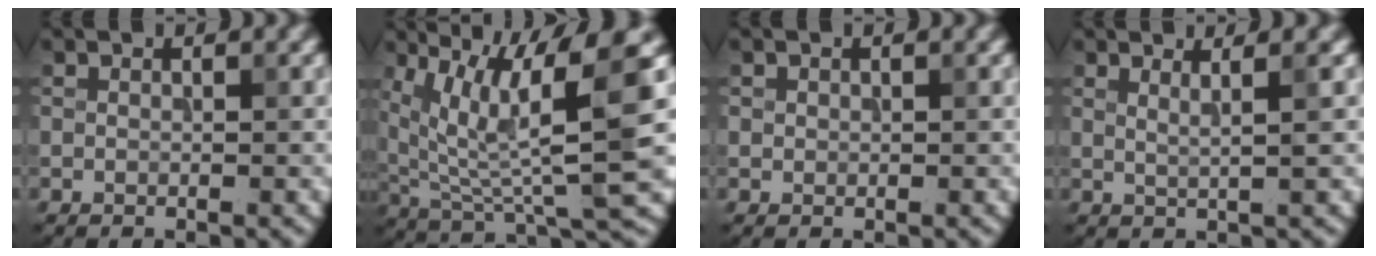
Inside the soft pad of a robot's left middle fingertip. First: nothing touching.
{"total": 9.9, "force": [4.3, 2.0, 8.6], "torque": [-0.160, 0.001, 0.086]}
{"total": 0.5, "force": [0.1, 0.5, 0.0], "torque": [0.001, -0.003, 0.002]}
{"total": 1.9, "force": [1.1, 0.4, 1.5], "torque": [-0.019, 0.000, 0.007]}